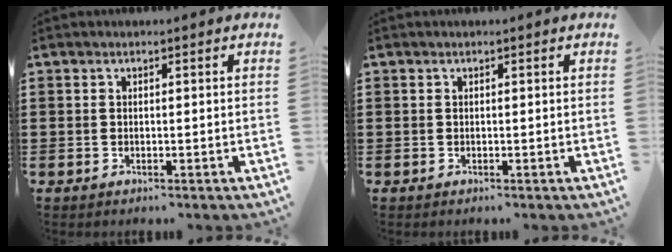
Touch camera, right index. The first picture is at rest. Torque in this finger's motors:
{"motor_torque": [1.26, 0.88, 0.03, 0.01]}